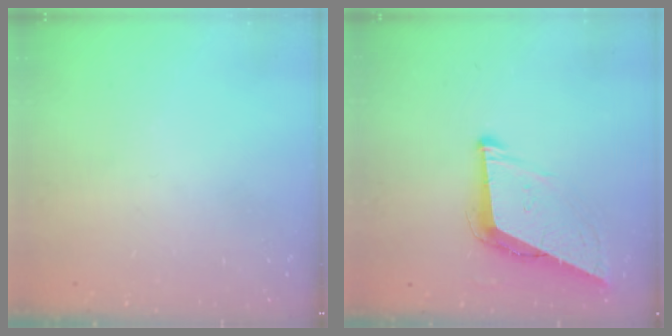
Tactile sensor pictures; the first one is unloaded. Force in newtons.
{"total": 9.0, "press": 8.6, "slide": 2.6}